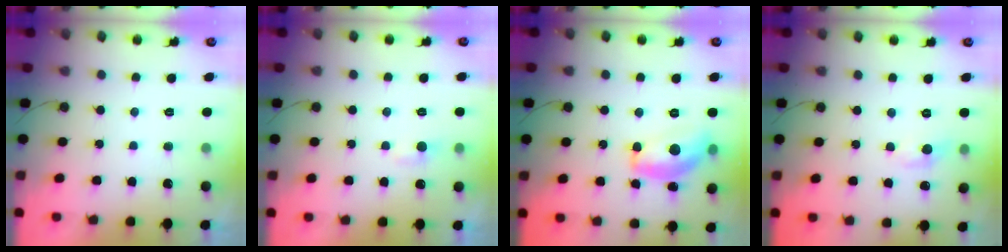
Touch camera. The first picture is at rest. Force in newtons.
{"total": 3.7, "press": 3.6, "slide": 0.5}
{"total": 14.0, "press": 14.0, "slide": 0.7}
{"total": 2.8, "press": 2.8, "slide": 0.4}